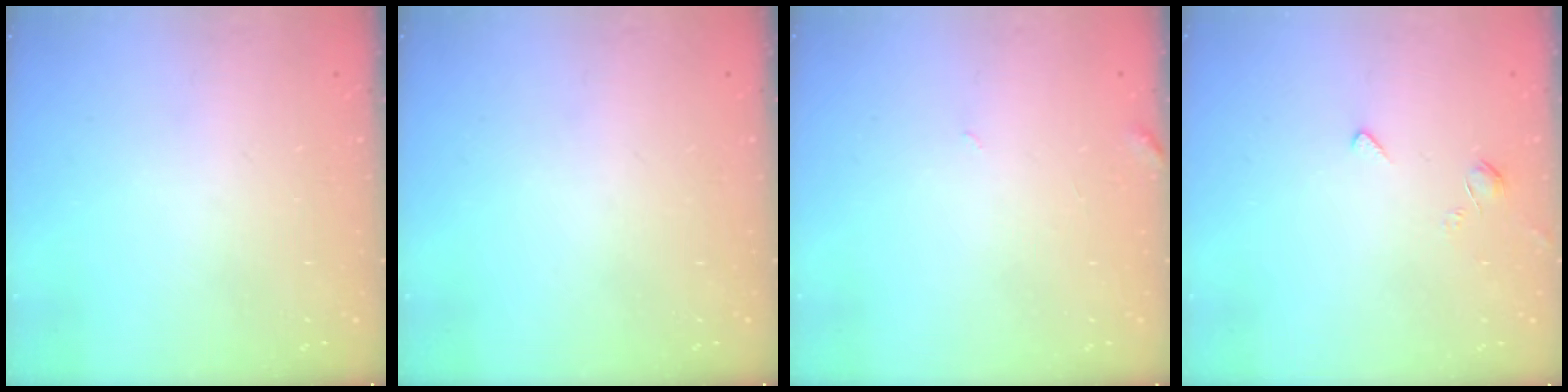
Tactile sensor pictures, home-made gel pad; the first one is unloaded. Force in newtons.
{"total": 0.0}
{"total": 3.1, "press": 3.1, "slide": 0.3}
{"total": 2.0, "press": 2.0, "slide": 0.5}